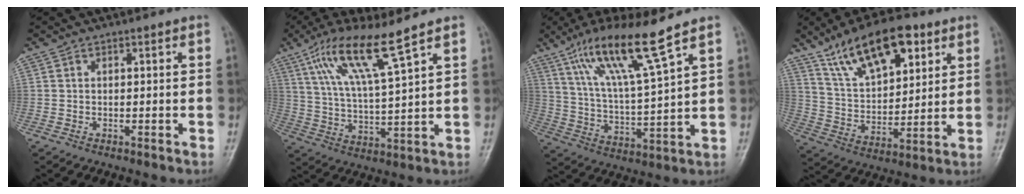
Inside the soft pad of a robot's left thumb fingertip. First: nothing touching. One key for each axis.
{"total": 12.3, "fx": 7.6, "fy": 1.0, "fz": 9.6, "tx": -0.188, "ty": -0.030, "tz": 0.152}
{"total": 14.2, "fx": 9.5, "fy": 0.3, "fz": 10.6, "tx": -0.194, "ty": -0.046, "tz": 0.181}
{"total": 16.7, "fx": 9.6, "fy": 7.6, "fz": 11.3, "tx": -0.152, "ty": -0.032, "tz": 0.173}